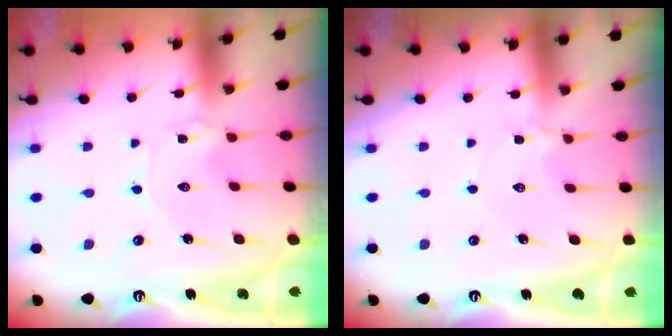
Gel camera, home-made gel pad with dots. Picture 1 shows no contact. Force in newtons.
{"total": 2.7, "press": 2.7, "slide": 0.3}